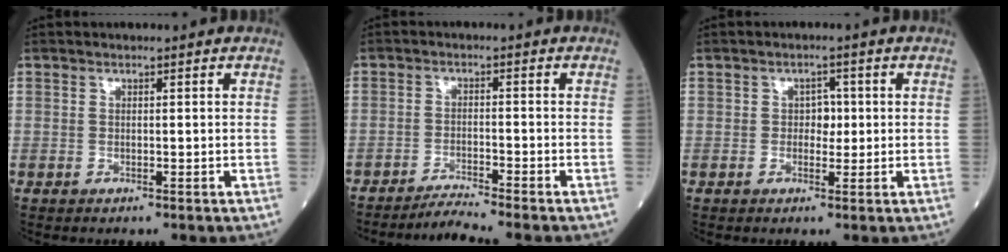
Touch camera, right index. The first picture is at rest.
{"total": 4.1, "force": [-3.7, -1.7, 0.5], "torque": [-0.016, -0.018, -0.067]}
{"total": 2.4, "force": [0.1, 1.7, 1.7], "torque": [-0.018, 0.003, 0.000]}